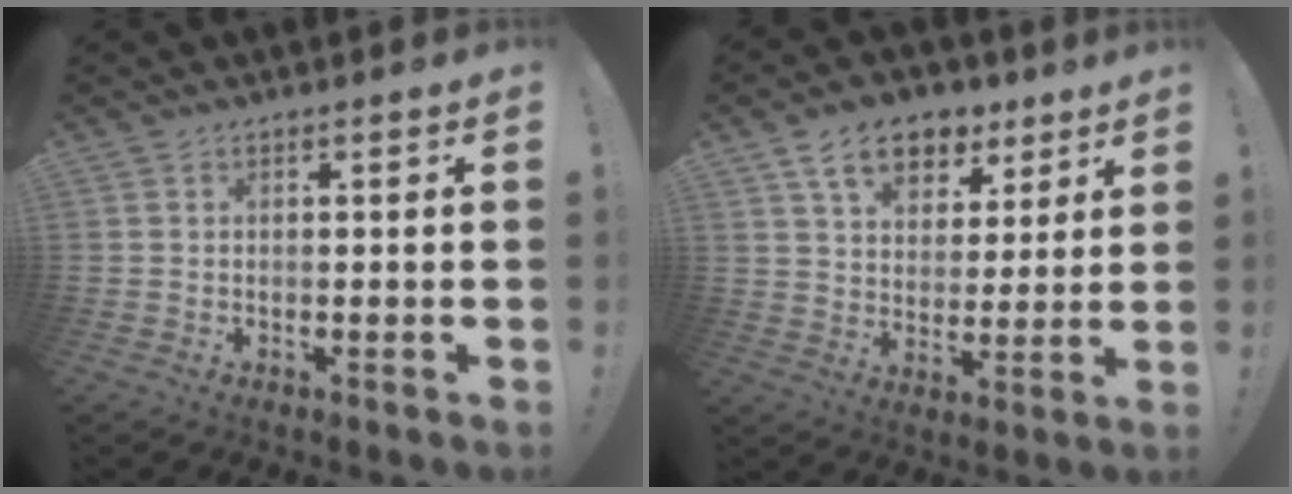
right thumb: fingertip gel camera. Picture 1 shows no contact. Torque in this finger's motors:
{"motor_torque": [0.50, 2.63, 1.02, 0.78, 0.04]}